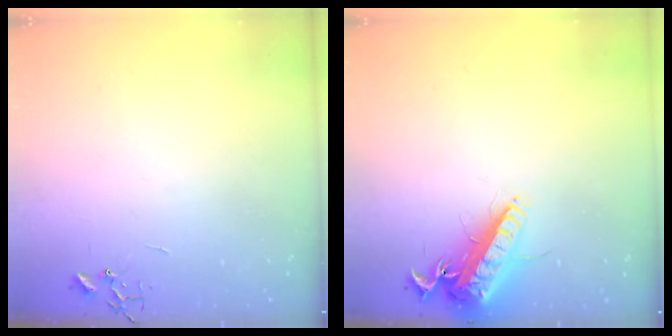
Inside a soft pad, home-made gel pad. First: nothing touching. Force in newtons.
{"total": 15.8, "press": 15.5, "slide": 3.1}